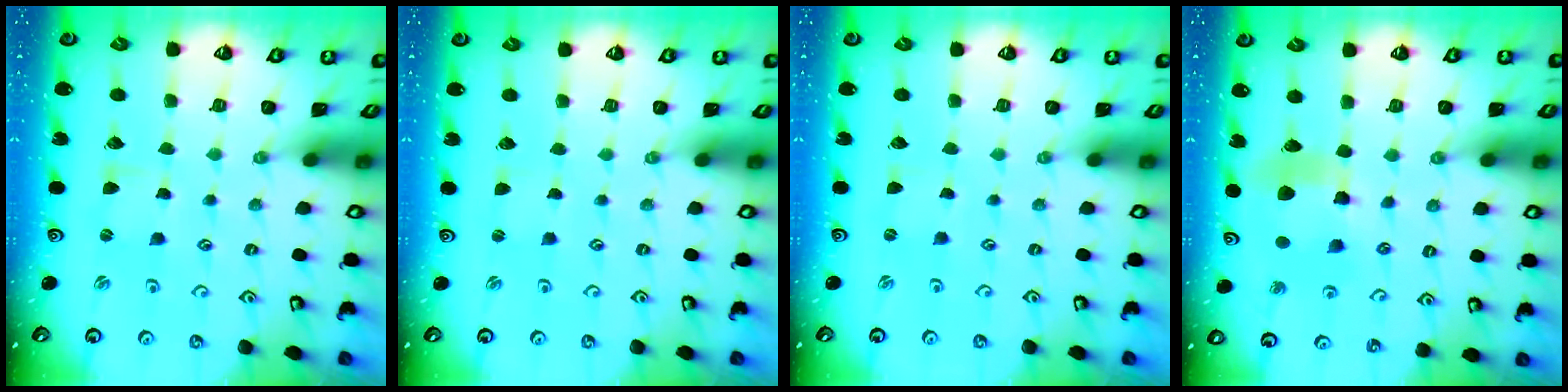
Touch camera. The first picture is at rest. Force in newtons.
{"total": 0.7, "press": 0.7, "slide": 0.2}
{"total": 0.0}
{"total": 10.3, "press": 10.2, "slide": 1.6}